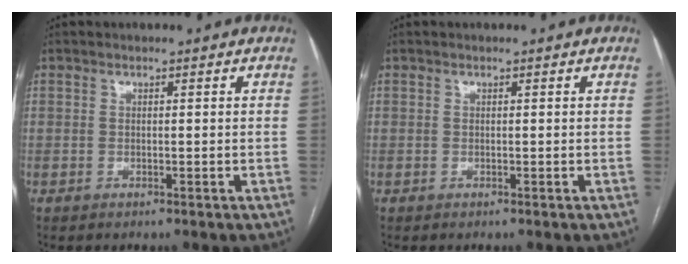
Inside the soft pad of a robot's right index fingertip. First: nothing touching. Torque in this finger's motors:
{"motor_torque": [0.05, 0.05, 0.00, 0.01]}